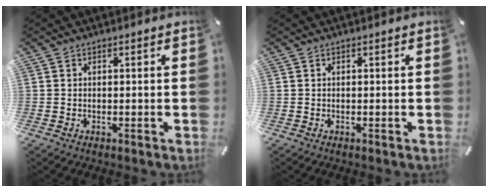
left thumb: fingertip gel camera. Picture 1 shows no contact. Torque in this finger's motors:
{"motor_torque": [0.00, 0.00, -0.01, -0.01, 0.00]}